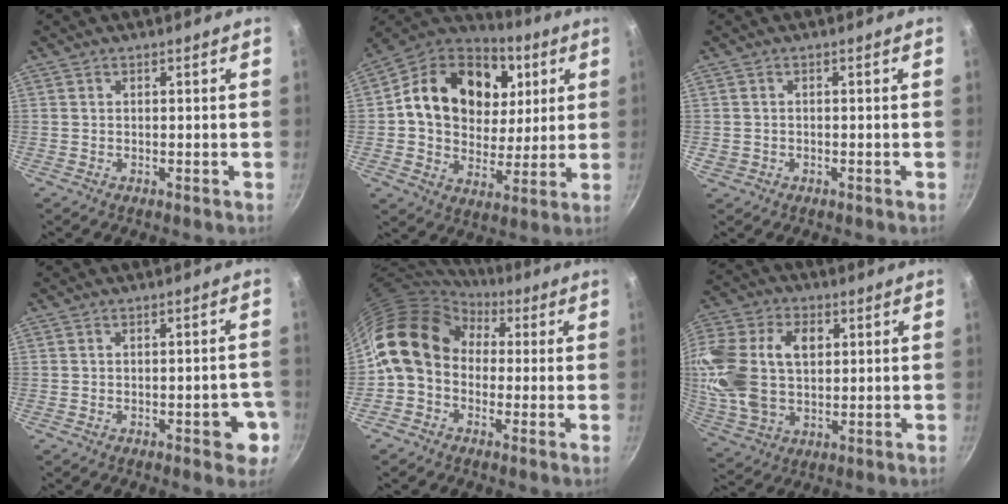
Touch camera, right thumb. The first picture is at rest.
{"total": 22.8, "force": [6.3, 17.3, 13.5], "torque": [-0.214, -0.001, 0.097]}
{"total": 1.1, "force": [-0.4, 0.9, 0.6], "torque": [-0.015, 0.003, -0.001]}
{"total": 6.1, "force": [-2.4, 2.6, 4.9], "torque": [-0.036, 0.017, -0.028]}
{"total": 13.5, "force": [1.7, 10.7, 8.0], "torque": [-0.118, 0.027, 0.007]}
{"total": 20.4, "force": [3.3, 13.8, 14.6], "torque": [-0.302, 0.016, 0.061]}